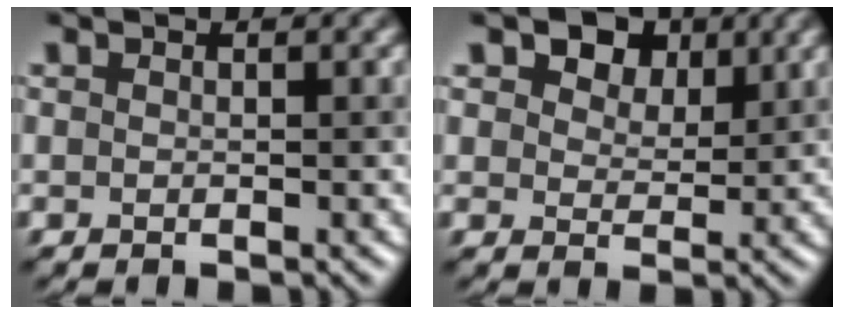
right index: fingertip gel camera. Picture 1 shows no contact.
{"total": 4.9, "force": [3.0, 3.0, 2.4], "torque": [-0.041, 0.004, 0.041]}